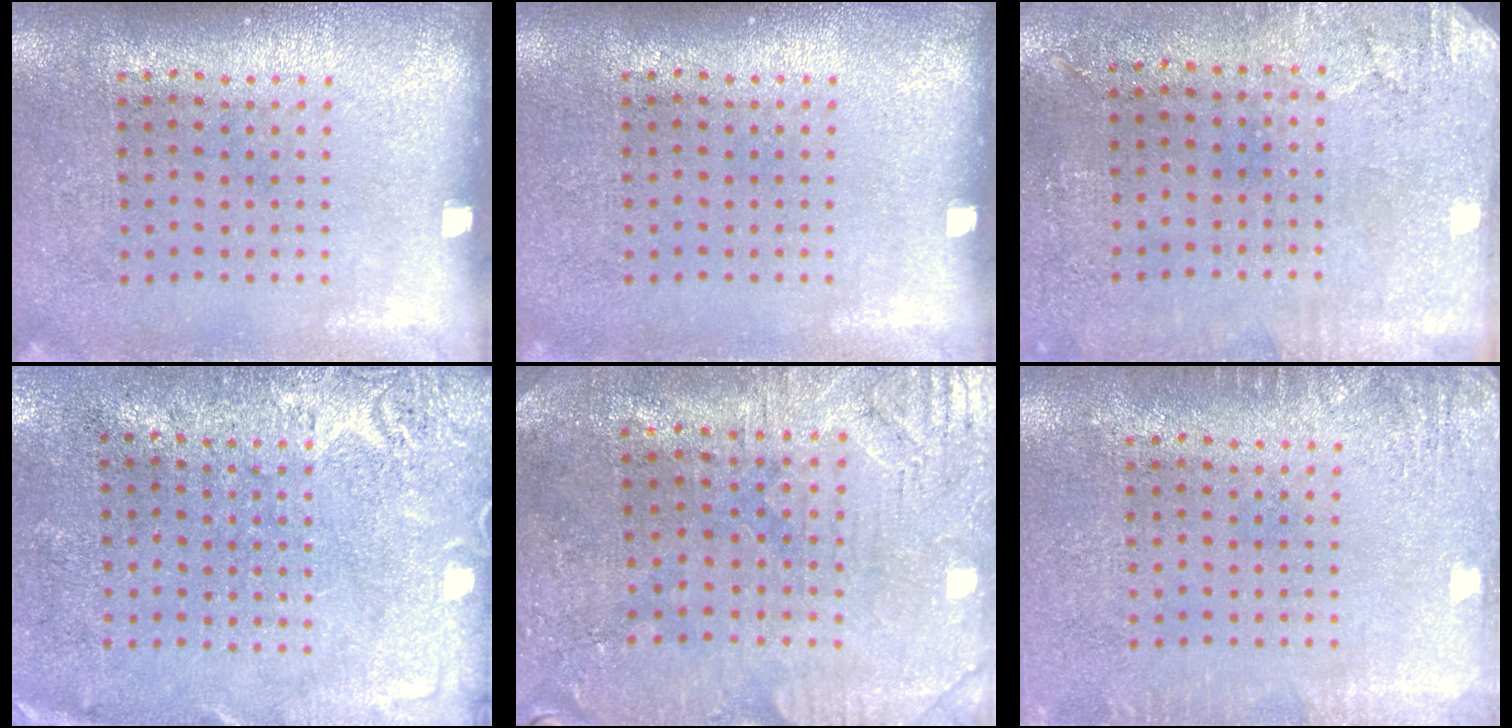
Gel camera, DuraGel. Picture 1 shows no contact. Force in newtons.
{"total": 0.0}
{"total": 2.9, "press": 2.4, "slide": 1.7}
{"total": 2.8, "press": 2.3, "slide": 1.6}
{"total": 0.8, "press": 0.6, "slide": 0.5}
{"total": 2.0, "press": 1.9, "slide": 0.2}